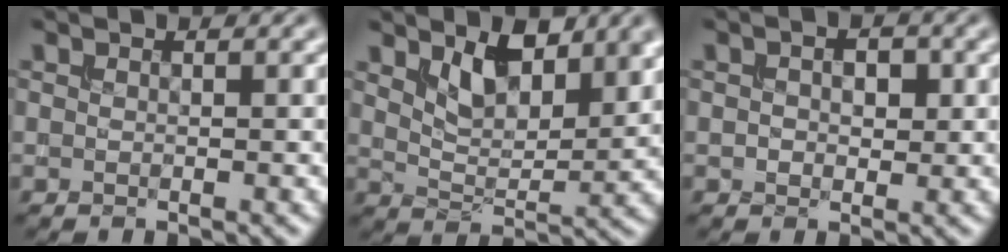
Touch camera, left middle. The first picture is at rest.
{"total": 5.0, "force": [2.8, 2.3, 3.4], "torque": [-0.069, -0.010, 0.041]}
{"total": 2.2, "force": [0.2, 1.5, 1.6], "torque": [-0.024, 0.001, 0.002]}